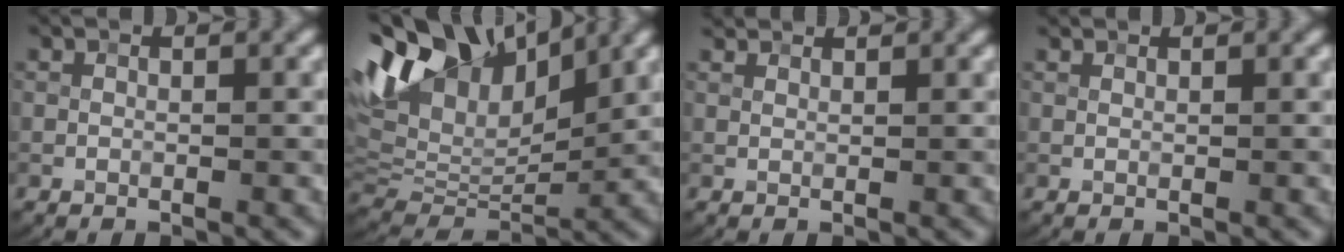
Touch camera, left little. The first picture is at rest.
{"total": 12.9, "force": [6.6, 6.9, 8.6], "torque": [-0.185, 0.038, 0.113]}
{"total": 2.3, "force": [2.0, 0.6, 0.8], "torque": [-0.022, -0.002, 0.031]}
{"total": 0.8, "force": [0.7, 0.1, 0.1], "torque": [-0.006, -0.002, 0.011]}